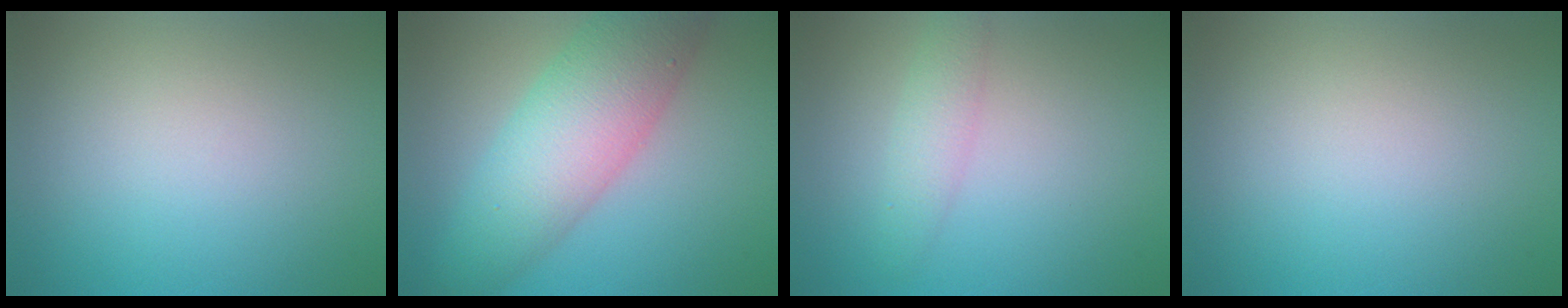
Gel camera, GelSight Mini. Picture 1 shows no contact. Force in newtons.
{"total": 8.4, "press": 8.4, "slide": 0.0}
{"total": 2.2, "press": 2.2, "slide": 0.0}
{"total": 0.0}